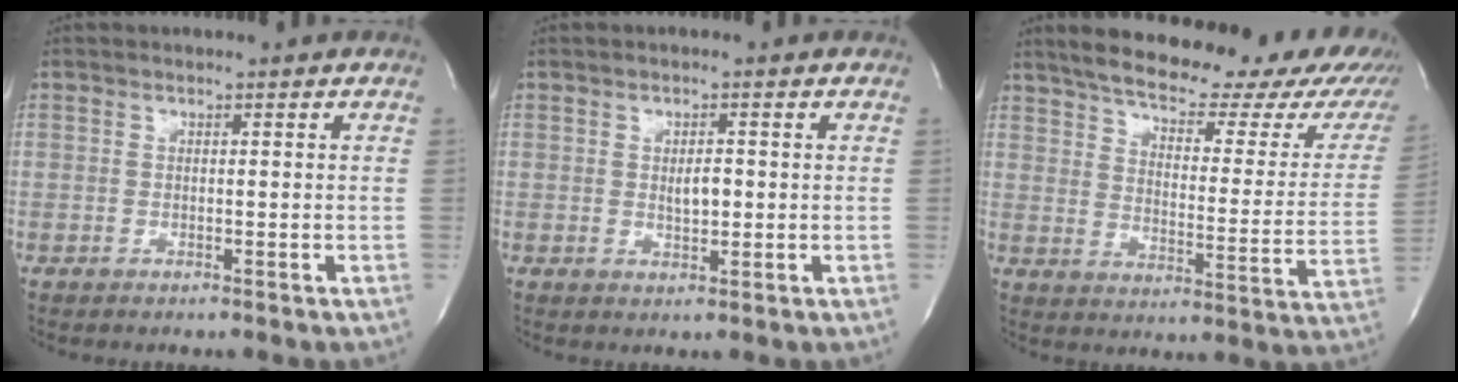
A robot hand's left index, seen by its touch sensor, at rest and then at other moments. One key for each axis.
{"total": 2.4, "fx": 0.2, "fy": 0.9, "fz": 2.2, "tx": -0.038, "ty": -0.001, "tz": 0.005}
{"total": 28.3, "fx": 23.6, "fy": 7.4, "fz": 13.7, "tx": -0.204, "ty": -0.032, "tz": 0.281}